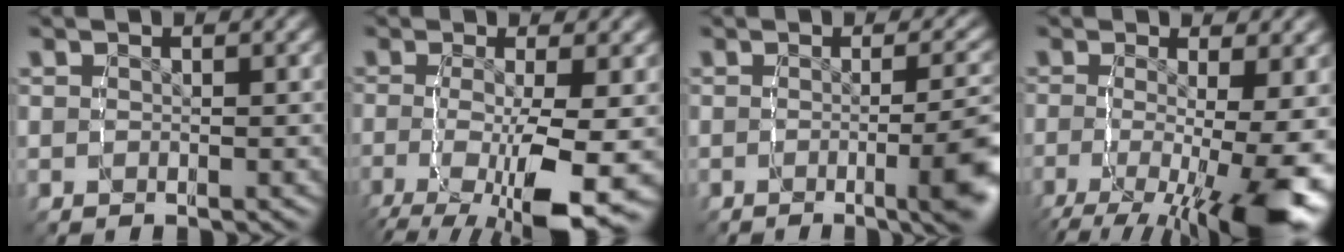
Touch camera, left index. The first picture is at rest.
{"total": 8.6, "force": [-2.8, 3.1, 7.5], "torque": [-0.129, -0.032, -0.026]}
{"total": 6.2, "force": [-2.0, 1.0, 5.8], "torque": [-0.061, -0.003, -0.030]}
{"total": 10.4, "force": [-3.6, 3.9, 8.9], "torque": [-0.151, -0.052, -0.031]}